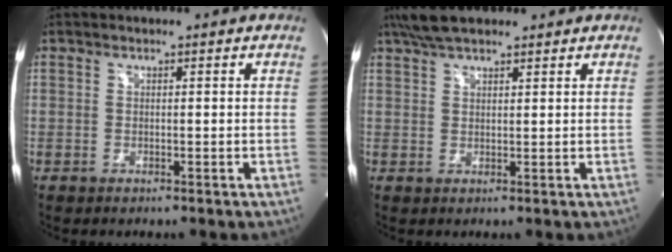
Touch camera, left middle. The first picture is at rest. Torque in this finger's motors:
{"motor_torque": [0.55, -0.43, -0.05, 0.03]}